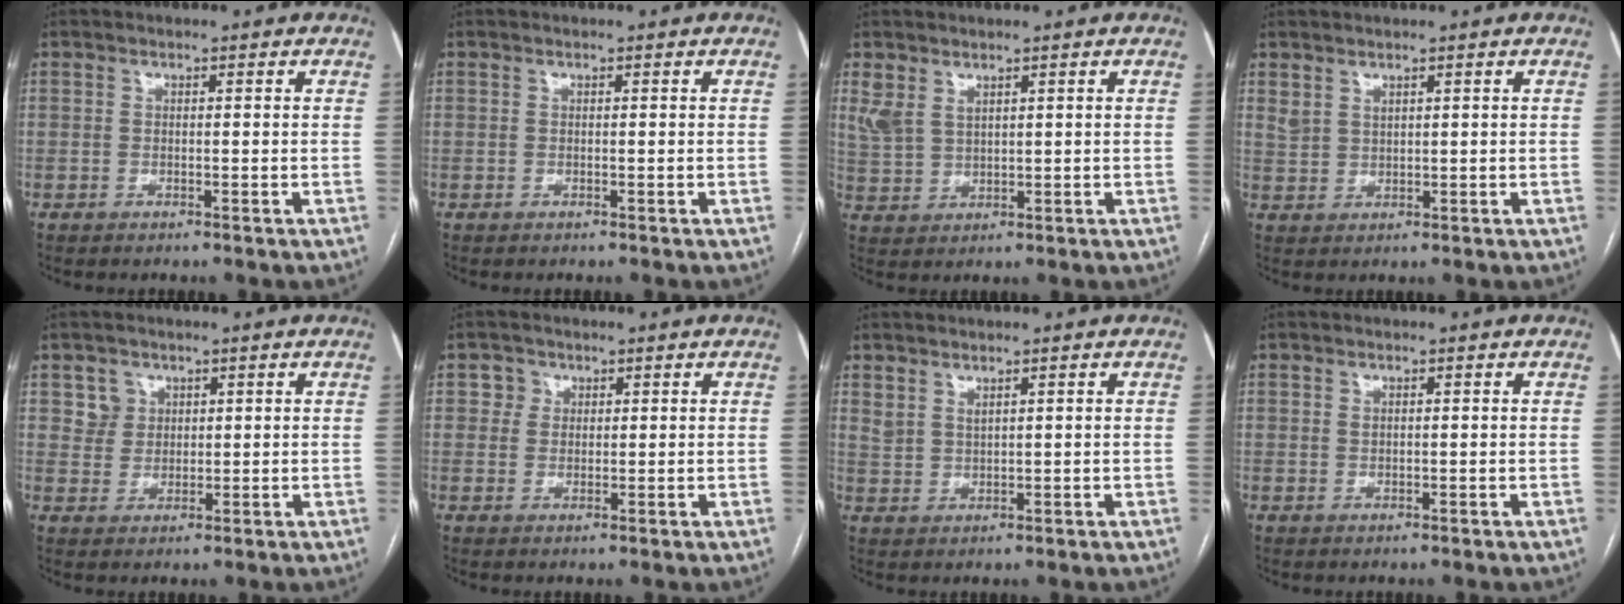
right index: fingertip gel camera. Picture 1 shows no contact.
{"total": 0.0}
{"total": 4.3, "force": [3.0, 2.4, 1.9], "torque": [-0.054, 0.012, 0.073]}
{"total": 2.4, "force": [2.1, 1.1, 0.4], "torque": [-0.015, 0.010, 0.046]}
{"total": 4.1, "force": [1.8, 3.7, -0.2], "torque": [0.007, 0.009, 0.034]}
{"total": 2.3, "force": [0.9, 2.1, 0.0], "torque": [0.013, 0.002, 0.009]}
{"total": 2.6, "force": [2.4, 0.8, 0.6], "torque": [-0.019, 0.006, 0.052]}
{"total": 0.6, "force": [0.3, 0.4, 0.4], "torque": [-0.004, -0.001, 0.005]}